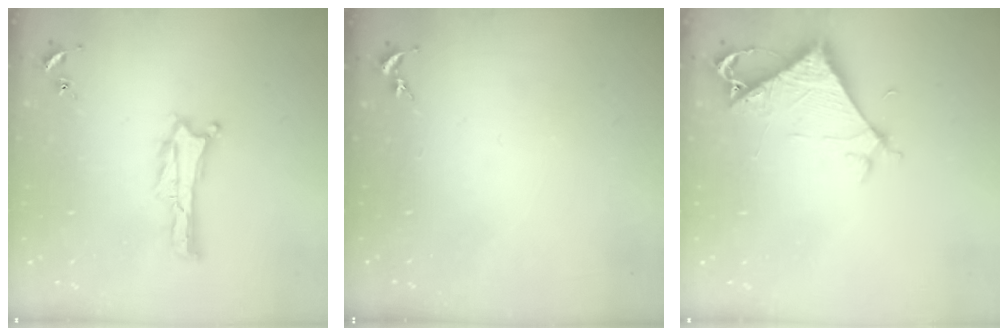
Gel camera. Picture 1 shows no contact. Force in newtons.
{"total": 0.0}
{"total": 6.1, "press": 6.0, "slide": 0.5}